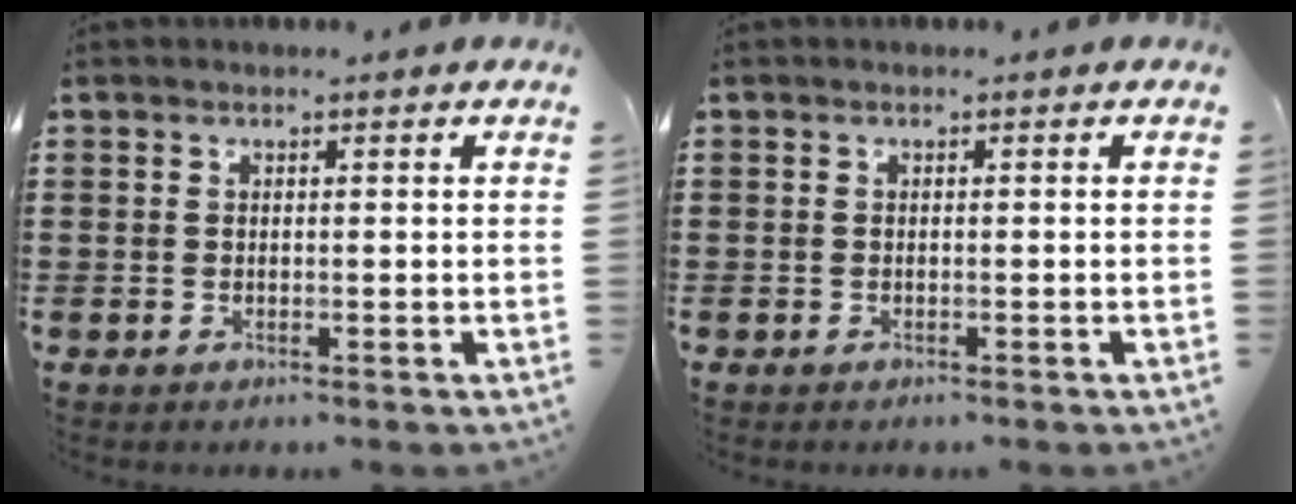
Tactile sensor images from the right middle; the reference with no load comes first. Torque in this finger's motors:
{"motor_torque": [0.16, -0.13, 0.00, -0.01]}